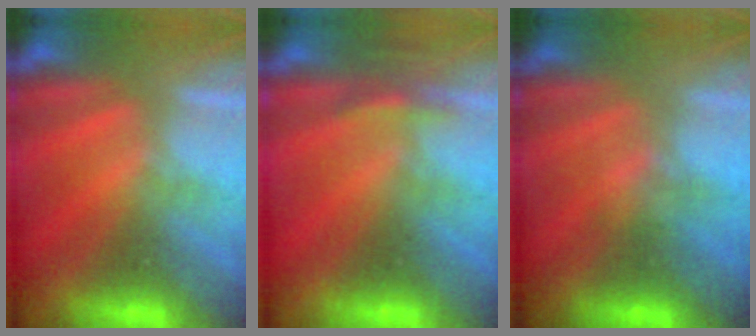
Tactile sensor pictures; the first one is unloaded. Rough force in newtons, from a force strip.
{"total": 3.0}
{"total": 1.2}